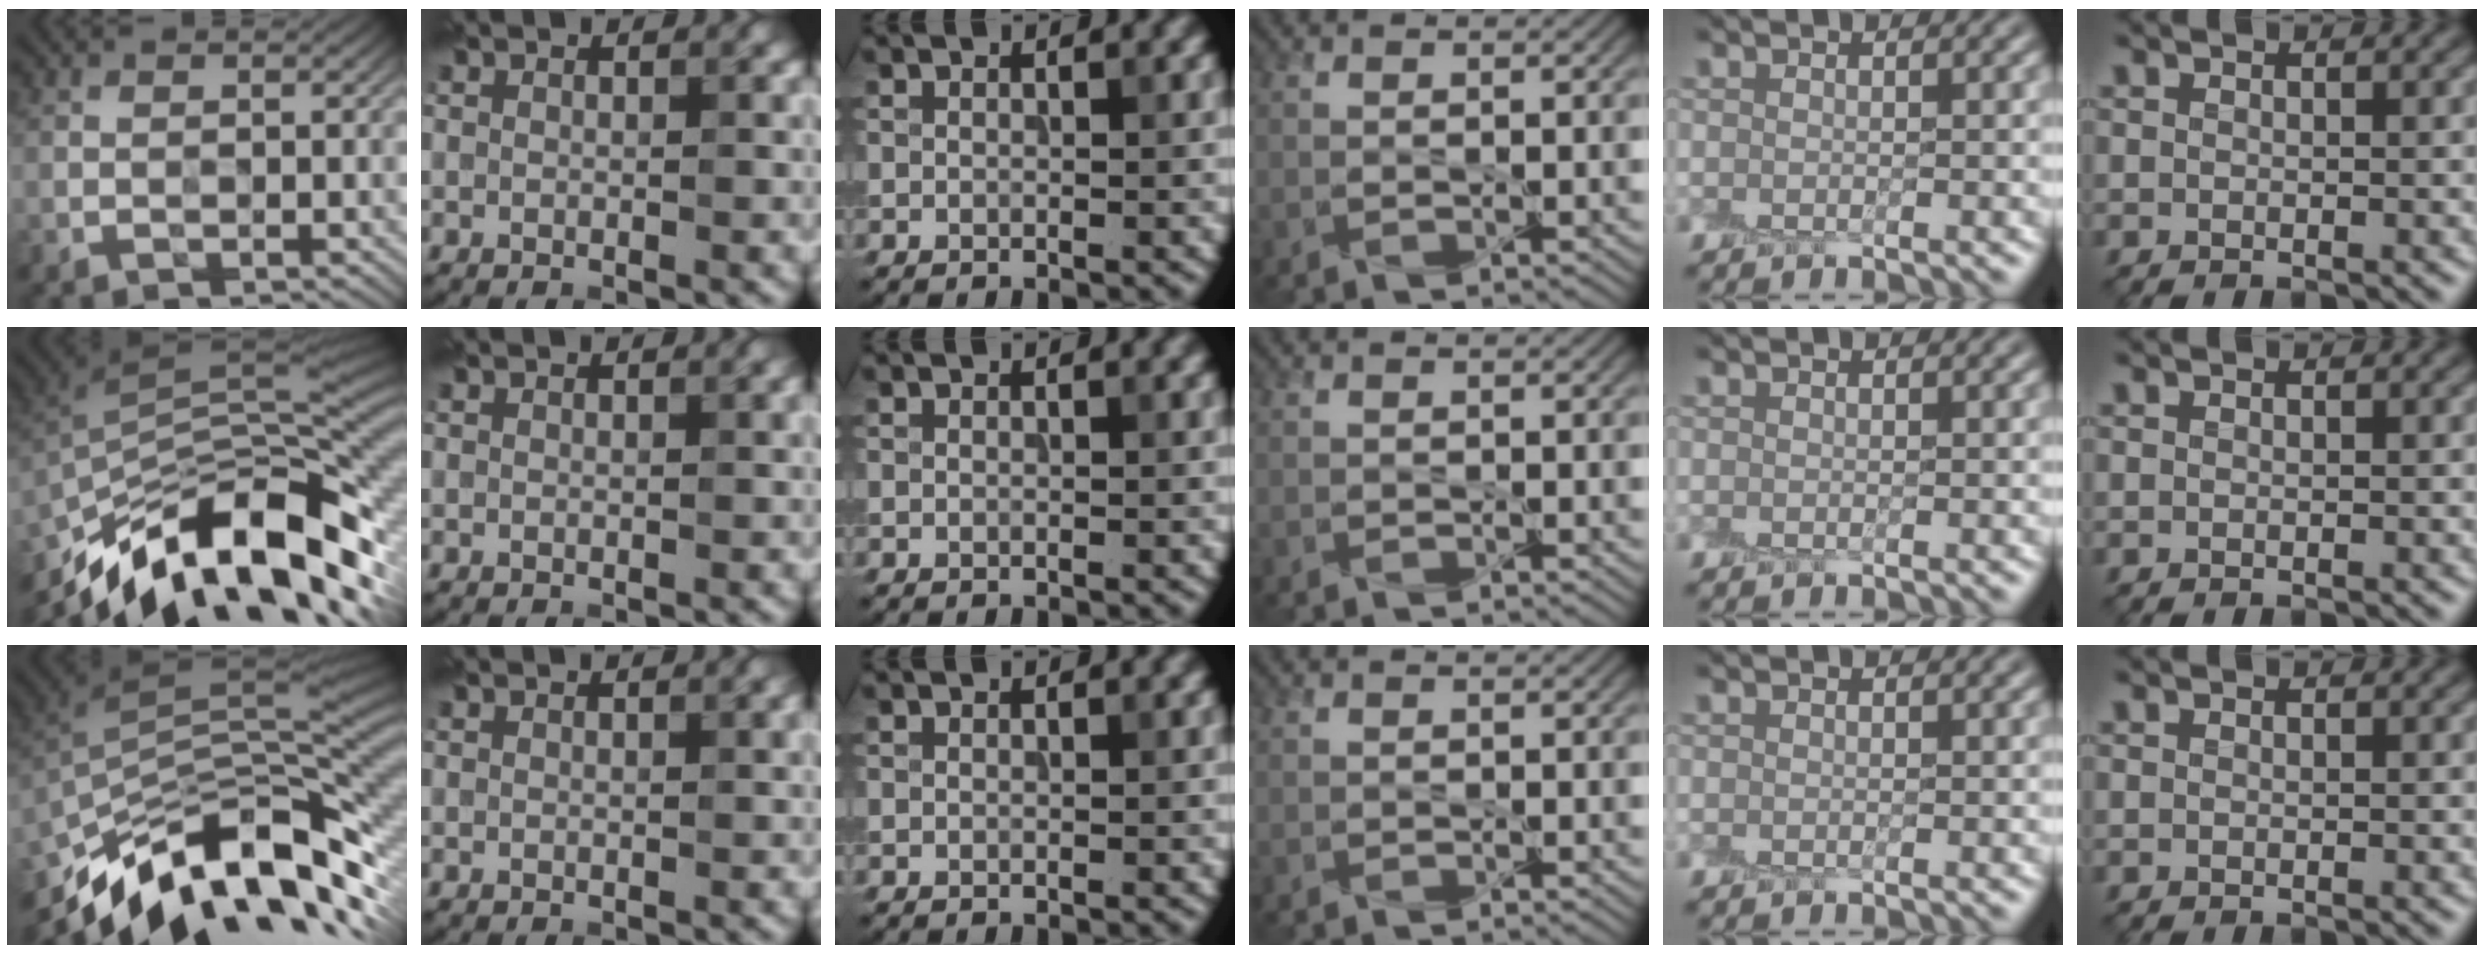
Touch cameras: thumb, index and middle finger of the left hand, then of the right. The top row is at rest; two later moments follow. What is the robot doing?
{"motion": "peel", "object": "plastic wrap"}